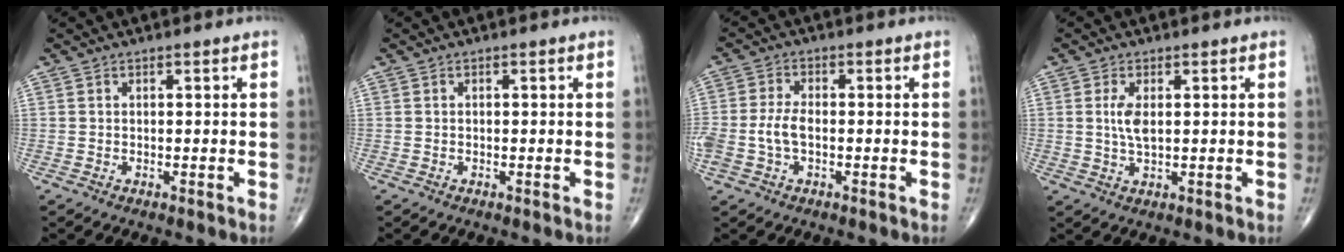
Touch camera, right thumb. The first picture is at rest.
{"total": 0.0}
{"total": 5.4, "force": [-1.1, 3.1, 4.3], "torque": [-0.108, 0.015, -0.021]}
{"total": 3.8, "force": [0.6, 1.6, 3.4], "torque": [-0.073, -0.004, 0.014]}